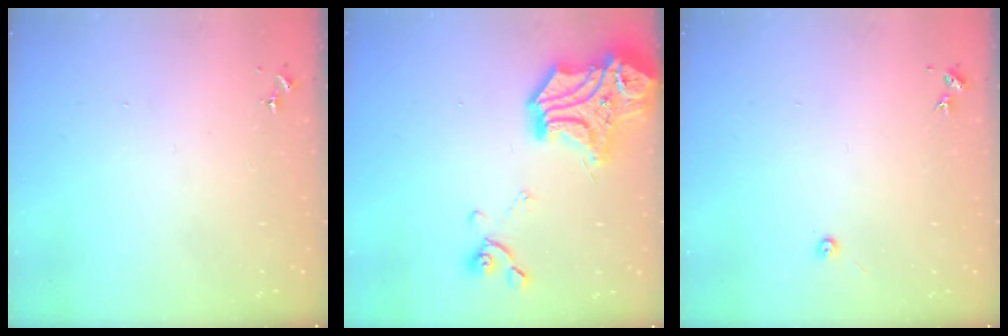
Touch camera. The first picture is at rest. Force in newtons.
{"total": 23.2, "press": 23.1, "slide": 2.7}
{"total": 3.2, "press": 3.1, "slide": 0.4}